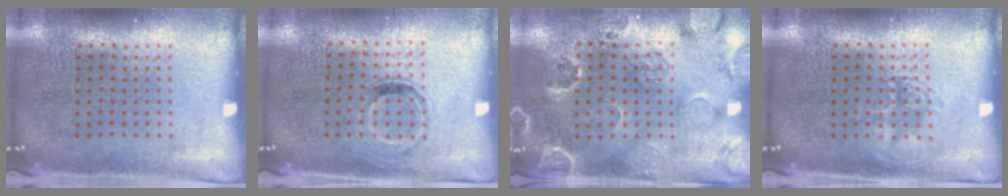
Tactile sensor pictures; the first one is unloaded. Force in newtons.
{"total": 0.8, "press": 0.7, "slide": 0.4}
{"total": 2.4, "press": 2.0, "slide": 1.4}
{"total": 1.9, "press": 1.9, "slide": 0.3}